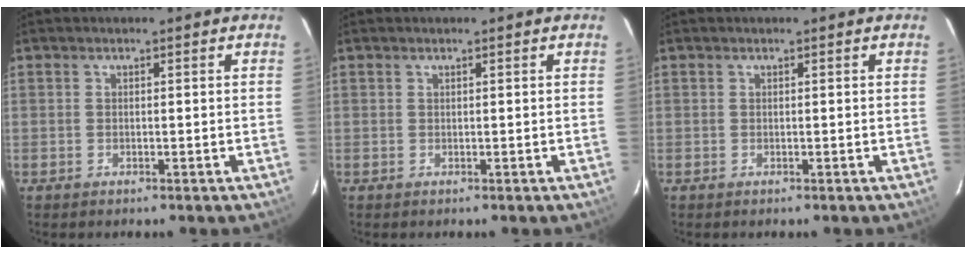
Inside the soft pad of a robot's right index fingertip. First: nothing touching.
{"total": 0.0}
{"total": 0.0}